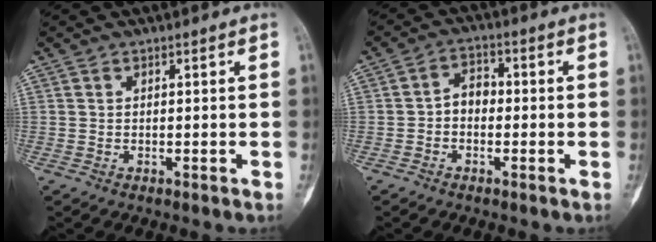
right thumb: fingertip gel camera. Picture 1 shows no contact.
{"total": 4.2, "force": [-0.8, 3.1, 2.7], "torque": [-0.030, 0.020, -0.024]}